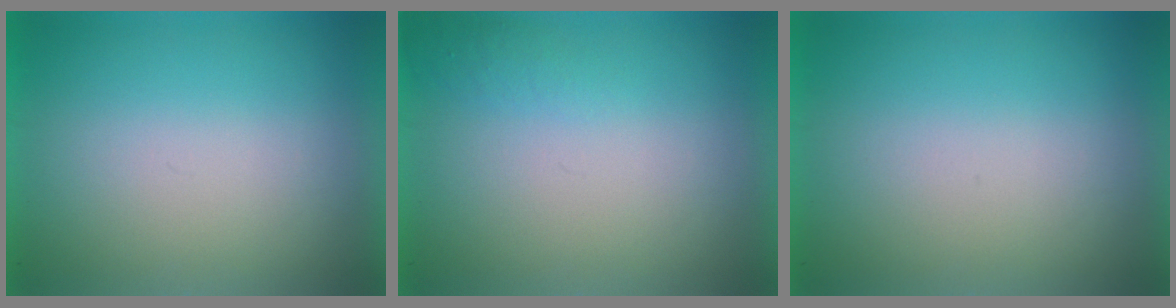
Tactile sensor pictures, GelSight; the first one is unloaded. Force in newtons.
{"total": 1.0}
{"total": 0.0}